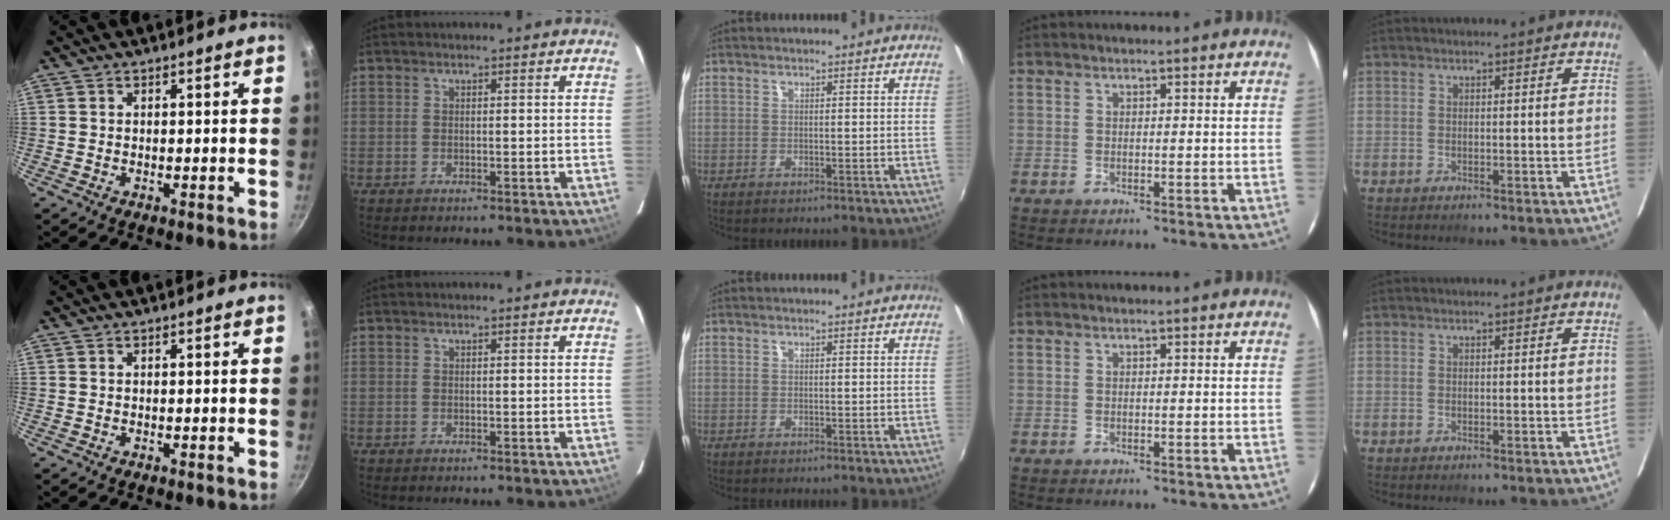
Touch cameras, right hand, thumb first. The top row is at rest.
{}